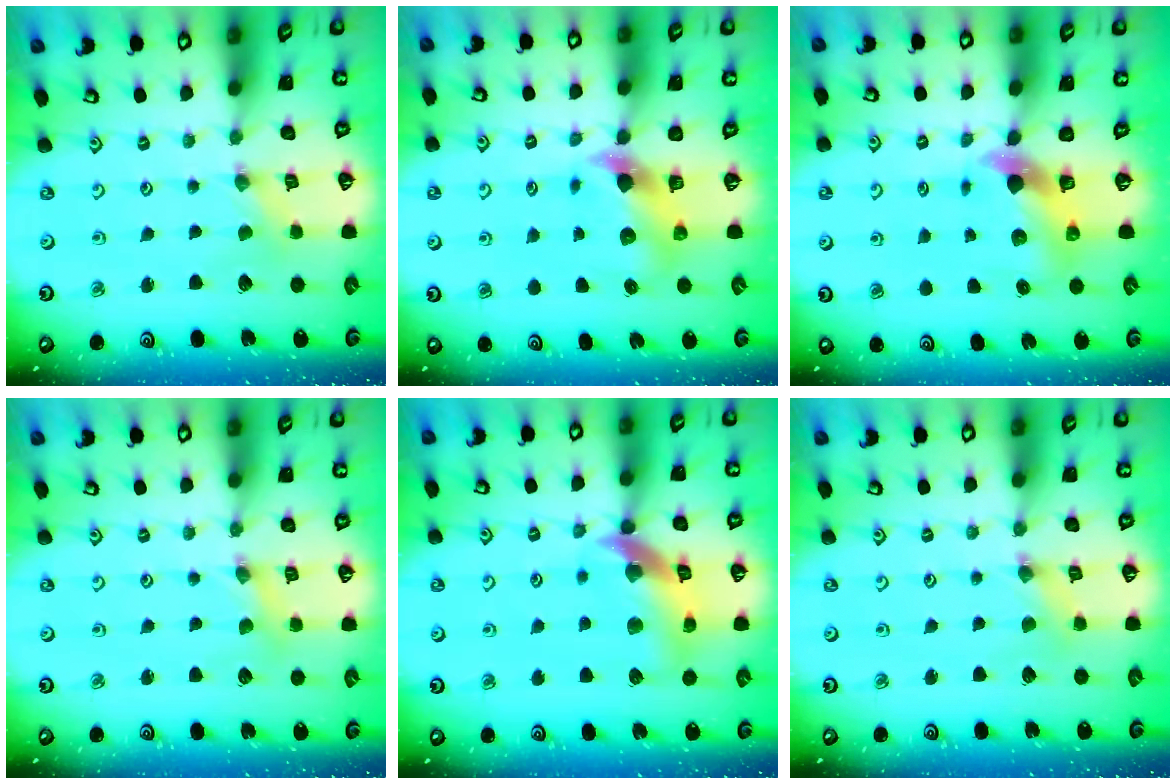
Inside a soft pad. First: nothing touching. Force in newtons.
{"total": 5.9, "press": 5.9, "slide": 0.9}
{"total": 6.4, "press": 6.3, "slide": 1.2}
{"total": 1.9, "press": 1.9, "slide": 0.3}
{"total": 14.5, "press": 14.4, "slide": 2.0}
{"total": 1.3, "press": 1.3, "slide": 0.3}